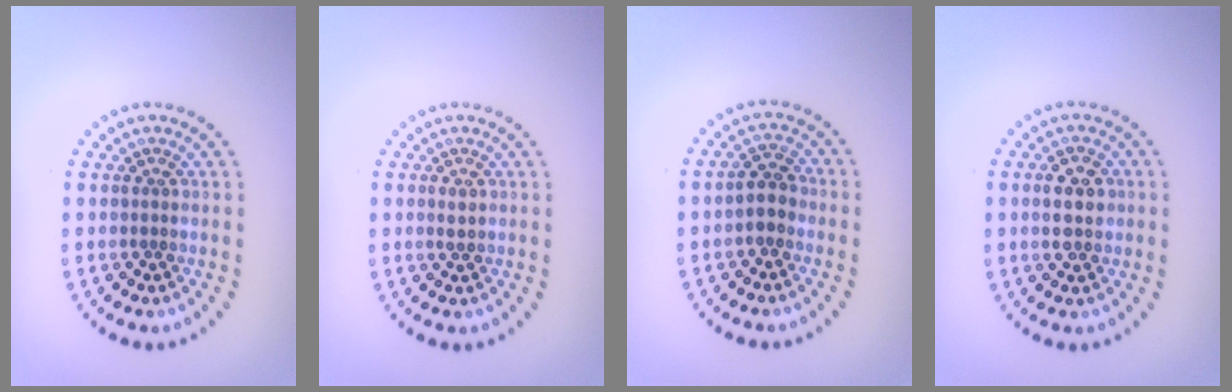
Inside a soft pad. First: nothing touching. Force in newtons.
{"total": 0.8, "press": 0.8, "slide": 0.1}
{"total": 2.2, "press": 2.1, "slide": 0.6}
{"total": 3.0, "press": 3.0, "slide": 0.1}